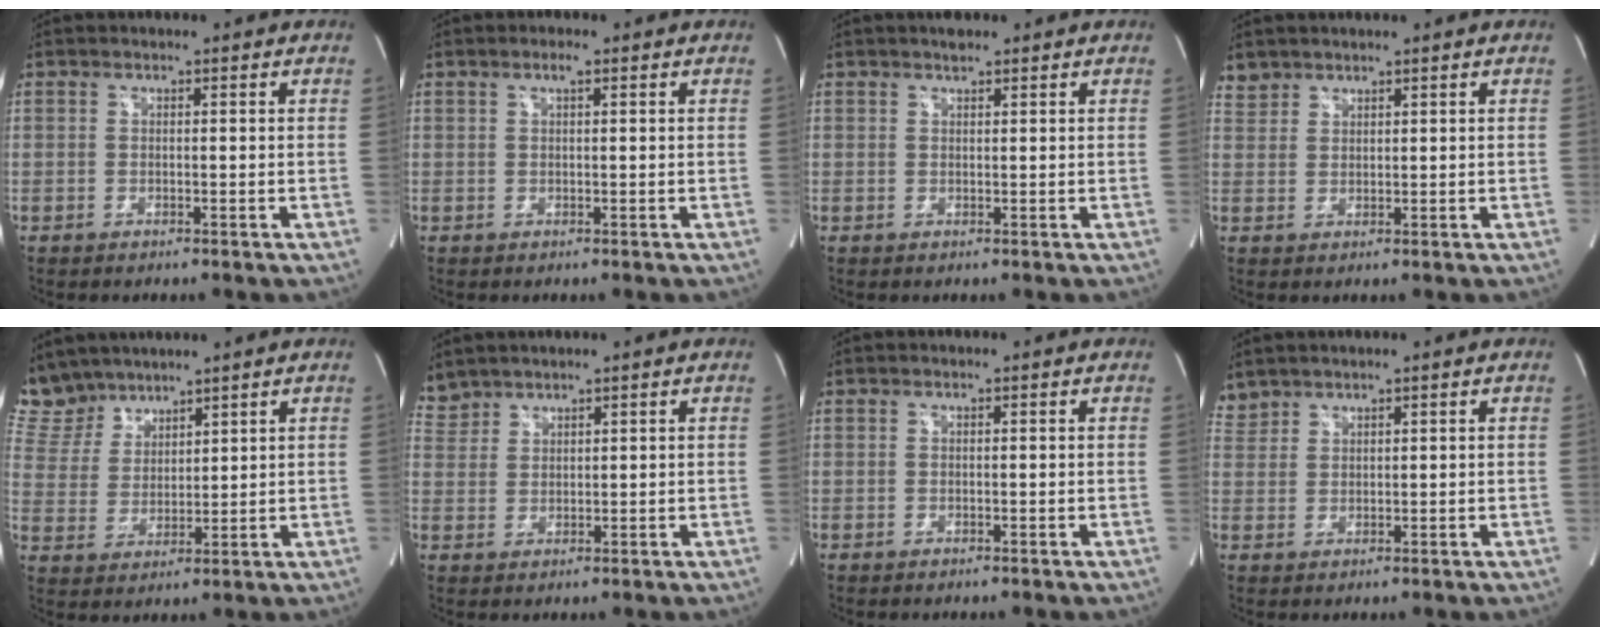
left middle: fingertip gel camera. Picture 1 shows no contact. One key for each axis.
{"total": 1.4, "fx": 0.7, "fy": 0.2, "fz": 1.1, "tx": -0.024, "ty": 0.002, "tz": 0.011}
{"total": 1.5, "fx": 1.3, "fy": 0.4, "fz": 0.6, "tx": -0.017, "ty": 0.004, "tz": 0.022}
{"total": 2.5, "fx": 2.2, "fy": 1.2, "fz": -0.3, "tx": 0.008, "ty": 0.010, "tz": 0.043}
{"total": 7.6, "fx": 7.0, "fy": 2.9, "fz": 0.5, "tx": -0.022, "ty": 0.011, "tz": 0.156}
{"total": 3.3, "fx": 3.2, "fy": 0.8, "fz": -0.2, "tx": -0.003, "ty": 0.016, "tz": 0.071}
{"total": 0.0}
{"total": 2.6, "fx": 2.5, "fy": 0.7, "fz": -0.2, "tx": -0.001, "ty": 0.014, "tz": 0.055}